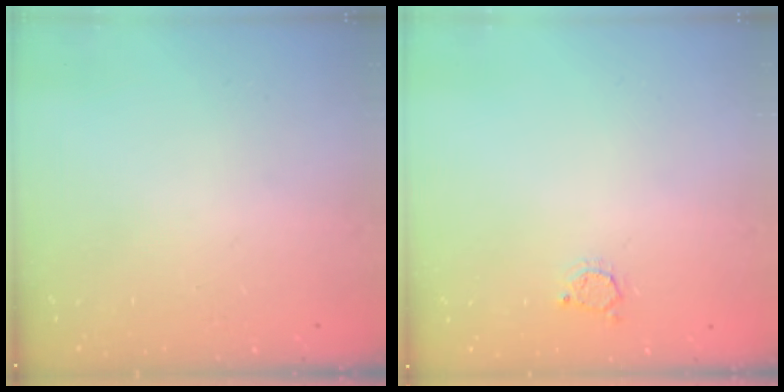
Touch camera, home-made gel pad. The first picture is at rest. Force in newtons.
{"total": 2.5, "press": 2.5, "slide": 0.3}